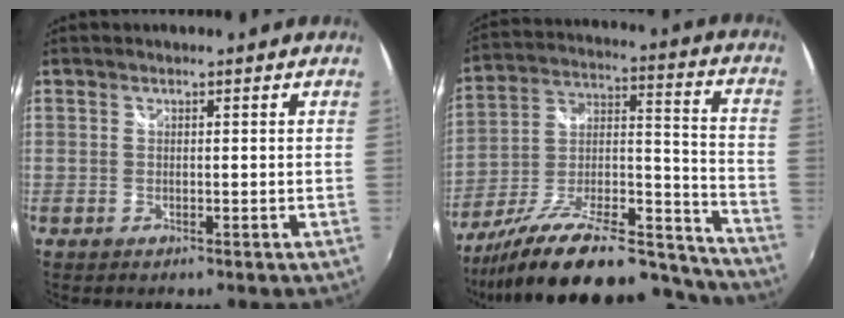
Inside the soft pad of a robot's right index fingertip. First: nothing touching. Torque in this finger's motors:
{"motor_torque": [1.05, -1.09, 0.49, 0.21]}